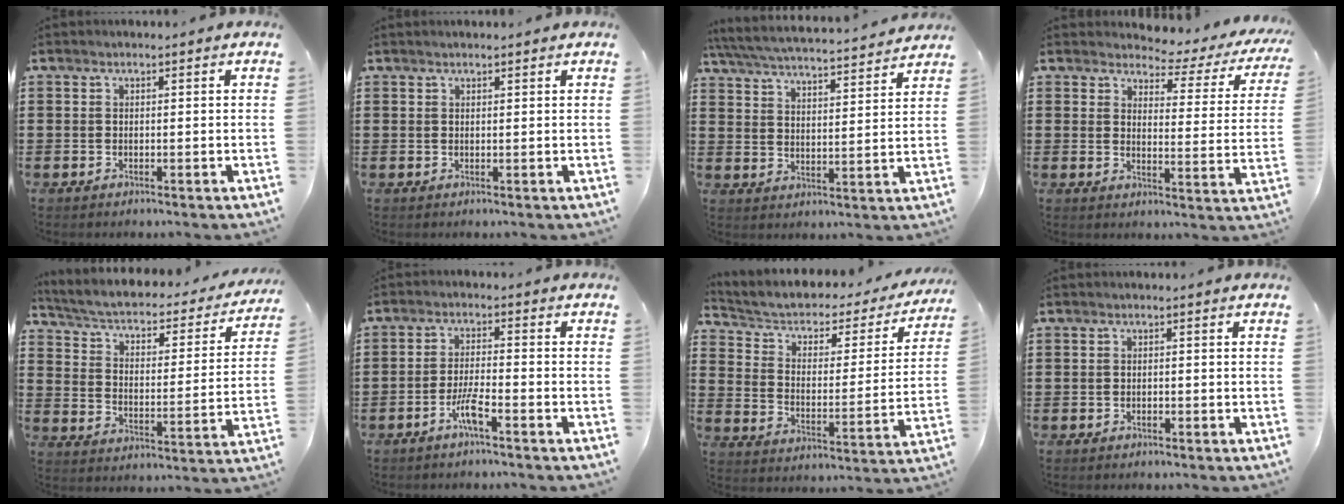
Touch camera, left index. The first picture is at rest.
{"total": 0.7, "force": [0.7, 0.0, 0.2], "torque": [-0.005, 0.000, 0.014]}
{"total": 5.1, "force": [4.9, -0.2, 1.3], "torque": [-0.048, -0.035, 0.080]}
{"total": 3.2, "force": [2.8, 1.2, 1.1], "torque": [-0.025, -0.024, 0.036]}
{"total": 3.0, "force": [2.2, 1.1, 1.8], "torque": [-0.050, -0.023, 0.026]}
{"total": 4.3, "force": [-2.5, 0.3, 3.4], "torque": [-0.079, -0.005, -0.051]}
{"total": 3.4, "force": [1.9, 2.2, 1.7], "torque": [-0.049, -0.017, 0.020]}
{"total": 0.5, "force": [-0.4, 0.2, 0.2], "torque": [-0.007, -0.002, -0.009]}